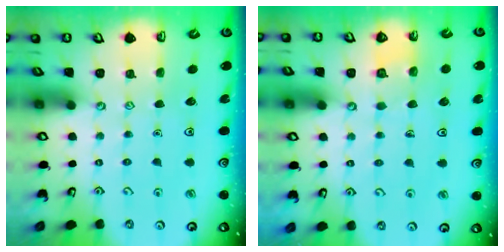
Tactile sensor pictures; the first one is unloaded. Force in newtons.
{"total": 2.5, "press": 2.5, "slide": 0.1}